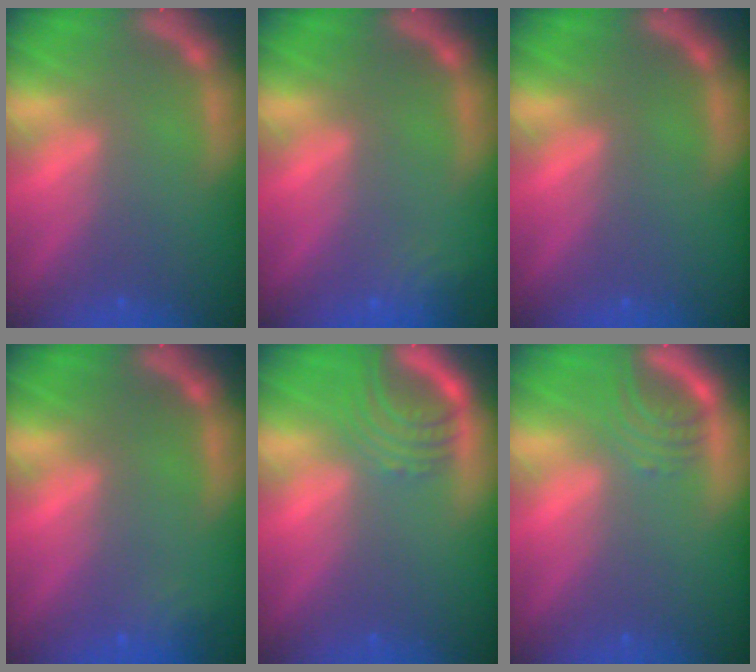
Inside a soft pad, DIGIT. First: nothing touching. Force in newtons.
{"total": 2.4}
{"total": 0.0}
{"total": 1.9}
{"total": 4.5}
{"total": 3.0}